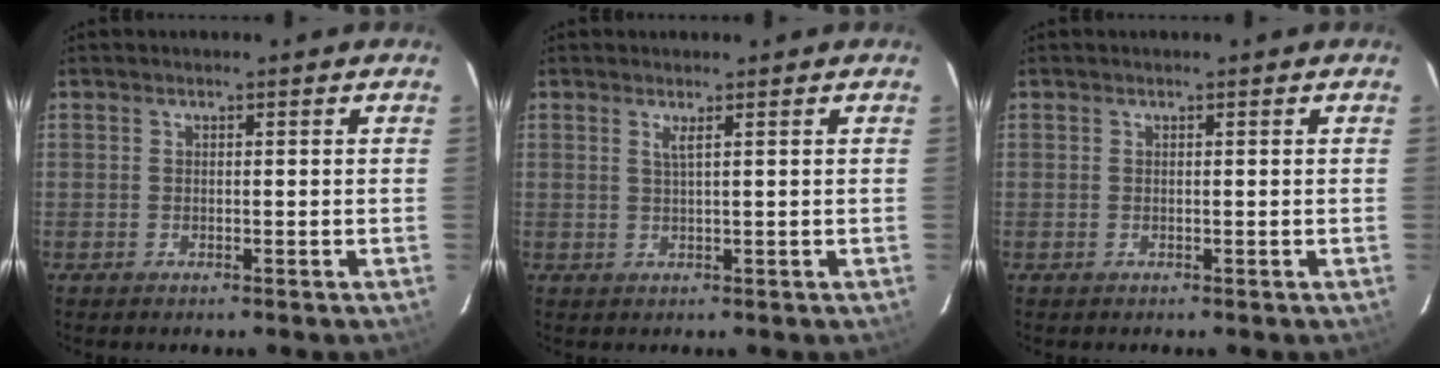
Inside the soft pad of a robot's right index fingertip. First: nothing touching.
{"total": 1.2, "force": [0.6, -0.3, 1.0], "torque": [-0.019, -0.002, 0.011]}
{"total": 0.0}